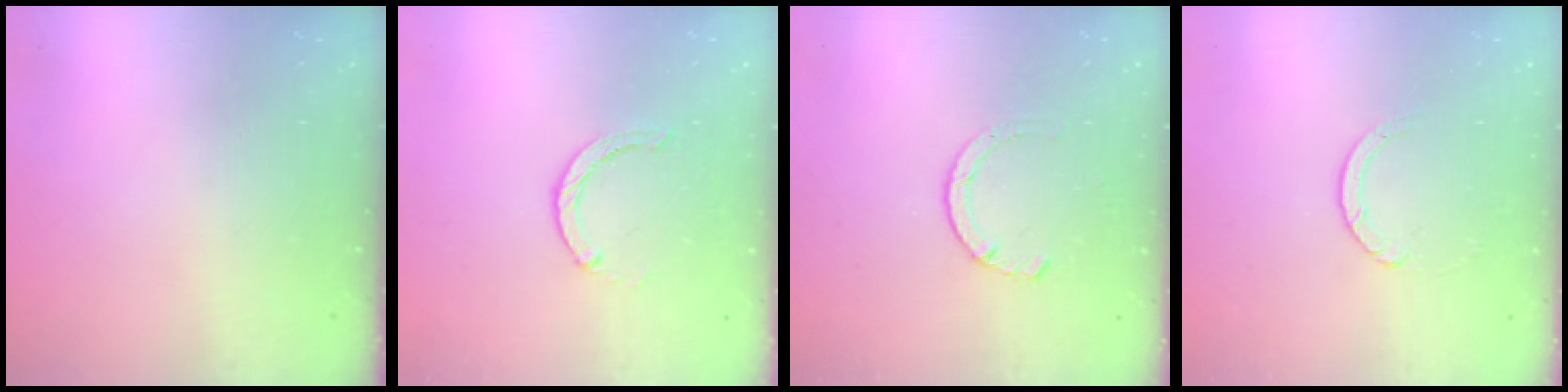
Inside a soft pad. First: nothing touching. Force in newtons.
{"total": 0.6, "press": 0.6, "slide": 0.2}
{"total": 1.2, "press": 1.2, "slide": 0.3}
{"total": 2.4, "press": 2.4, "slide": 0.2}